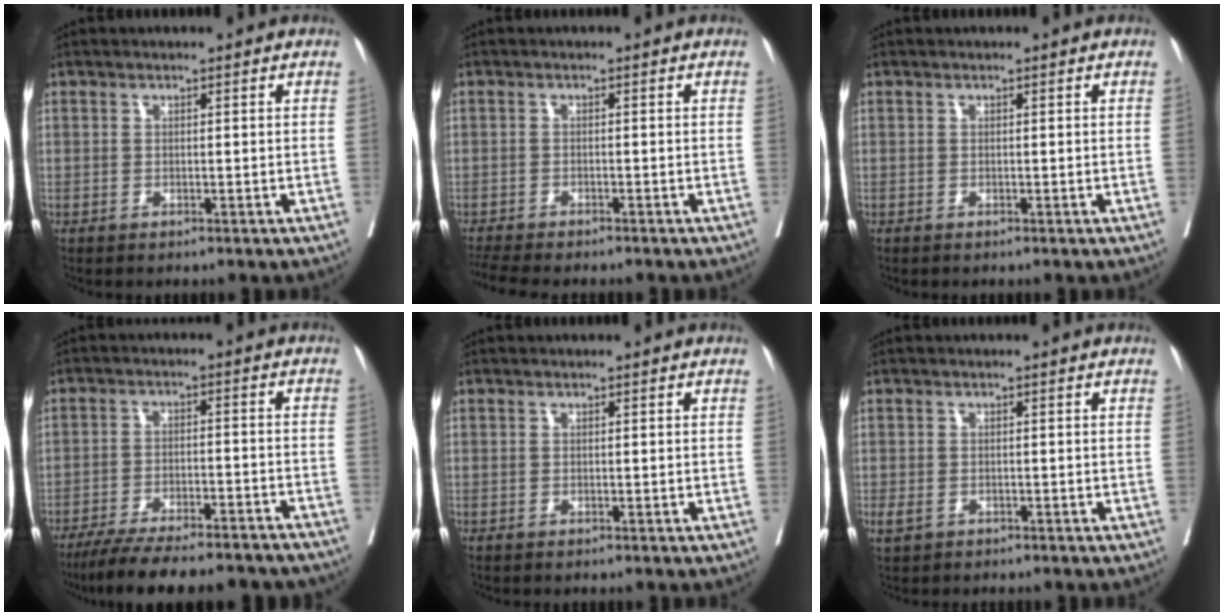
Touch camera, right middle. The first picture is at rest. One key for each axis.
{"total": 5.7, "fx": -5.2, "fy": 0.7, "fz": 2.3, "tx": -0.043, "ty": -0.011, "tz": -0.085}
{"total": 0.0}
{"total": 19.9, "fx": -17.4, "fy": 3.7, "fz": 8.9, "tx": -0.130, "ty": -0.011, "tz": -0.242}
{"total": 0.0}
{"total": 1.6, "fx": -0.8, "fy": 1.1, "fz": 0.9, "tx": -0.023, "ty": -0.002, "tz": -0.009}